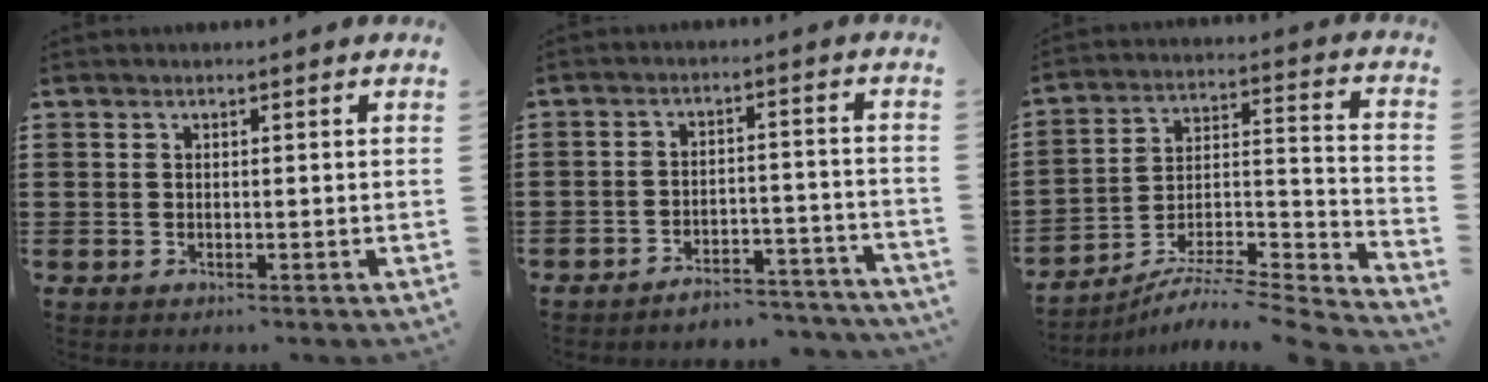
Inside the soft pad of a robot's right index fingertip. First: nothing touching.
{"total": 4.5, "force": [-4.4, 0.6, 0.5], "torque": [-0.013, 0.009, -0.091]}
{"total": 5.8, "force": [-5.2, 0.6, 2.6], "torque": [-0.041, -0.010, -0.106]}